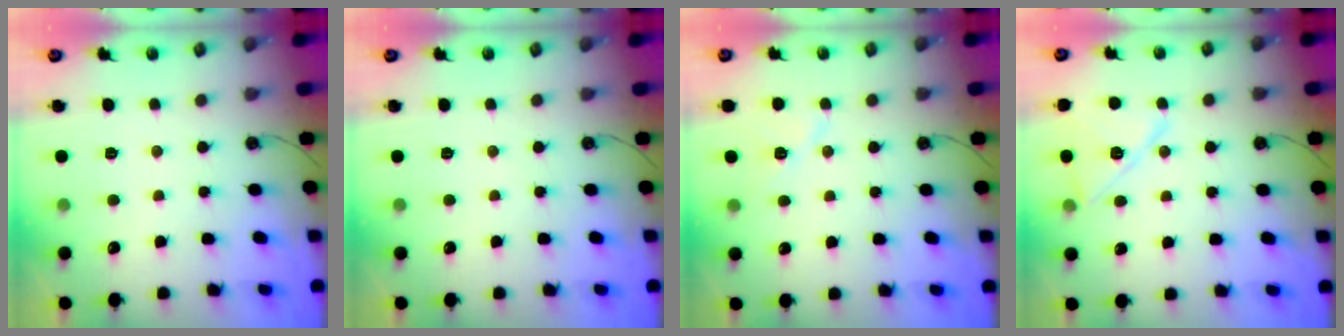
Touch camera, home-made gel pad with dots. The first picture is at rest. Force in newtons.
{"total": 0.0}
{"total": 7.3, "press": 7.2, "slide": 1.2}
{"total": 13.3, "press": 13.2, "slide": 1.5}